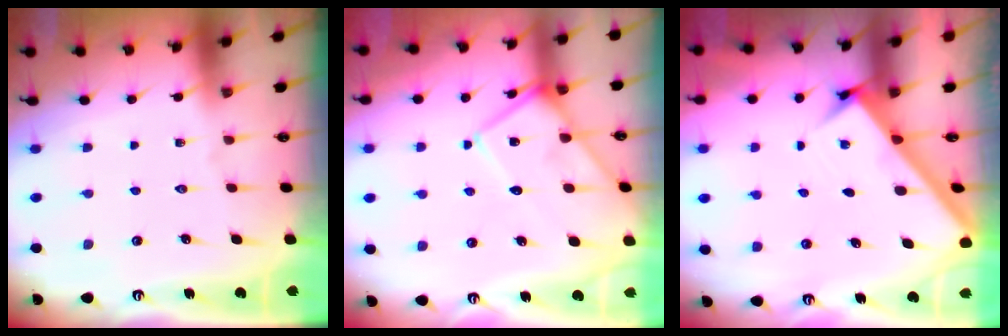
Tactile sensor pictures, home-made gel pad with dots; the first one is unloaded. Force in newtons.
{"total": 10.3, "press": 10.2, "slide": 0.9}
{"total": 2.9, "press": 2.9, "slide": 0.4}